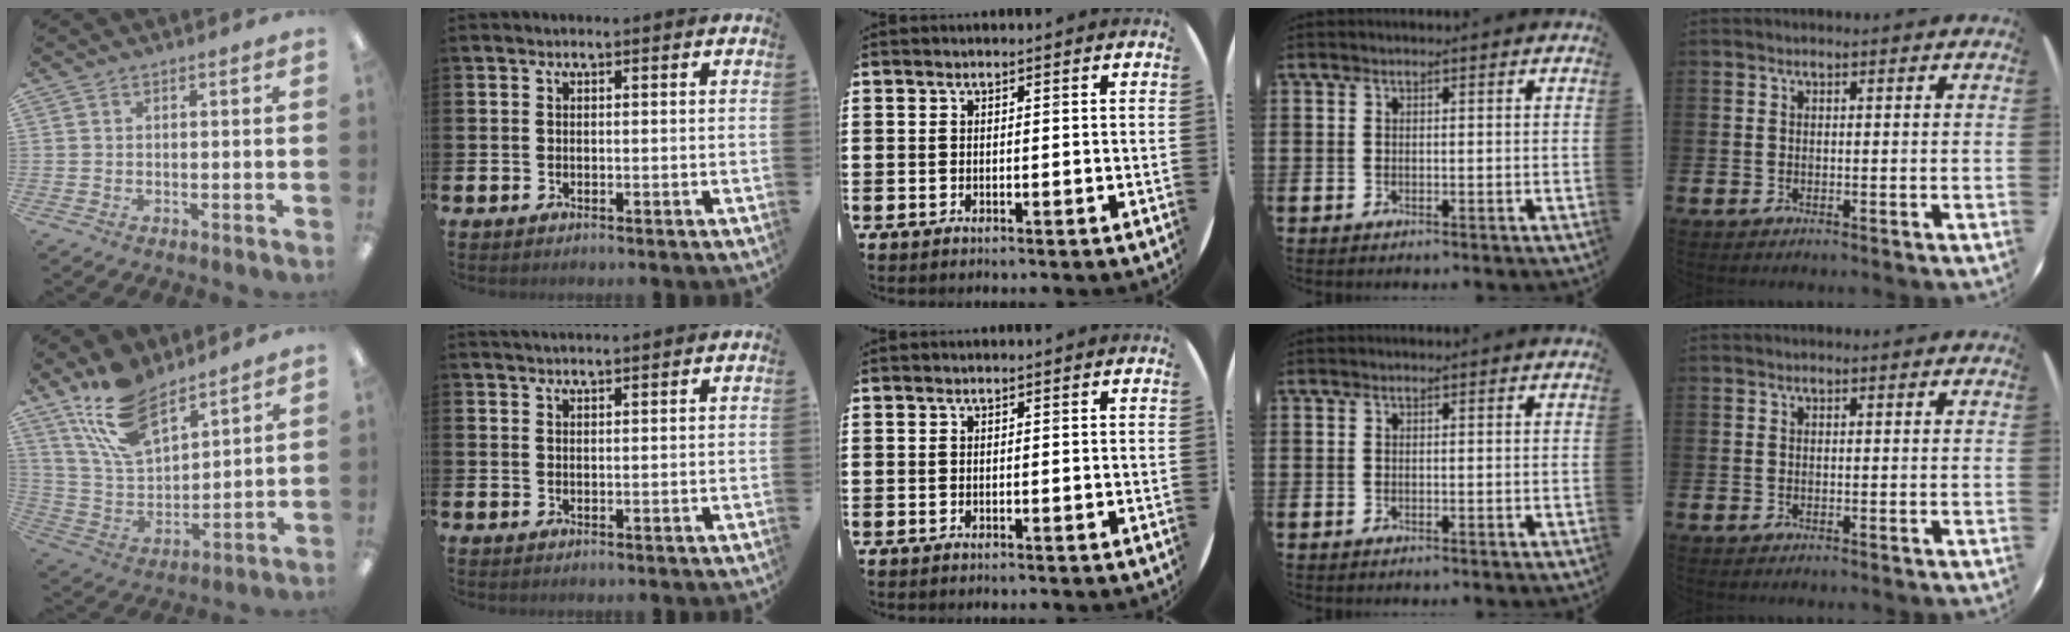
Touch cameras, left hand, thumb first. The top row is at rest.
{"thumb": {"total": 16.6, "force": [11.7, 7.5, 9.0], "torque": [-0.194, -0.047, 0.218]}, "index": {"total": 1.4, "force": [1.4, -0.1, 0.2], "torque": [-0.002, -0.005, 0.026]}}